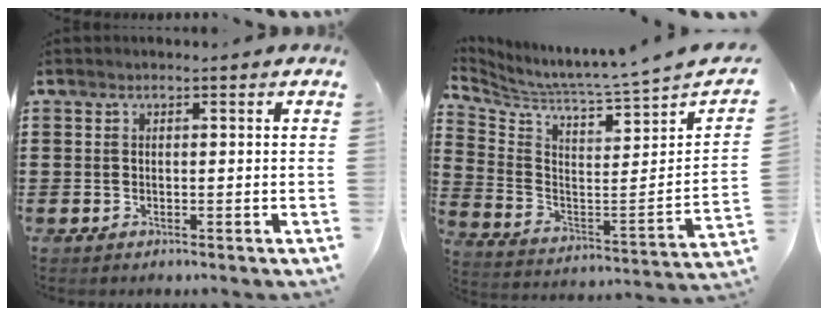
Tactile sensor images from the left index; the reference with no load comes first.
{"total": 4.2, "force": [3.7, -1.7, 0.8], "torque": [-0.040, -0.069, 0.052]}